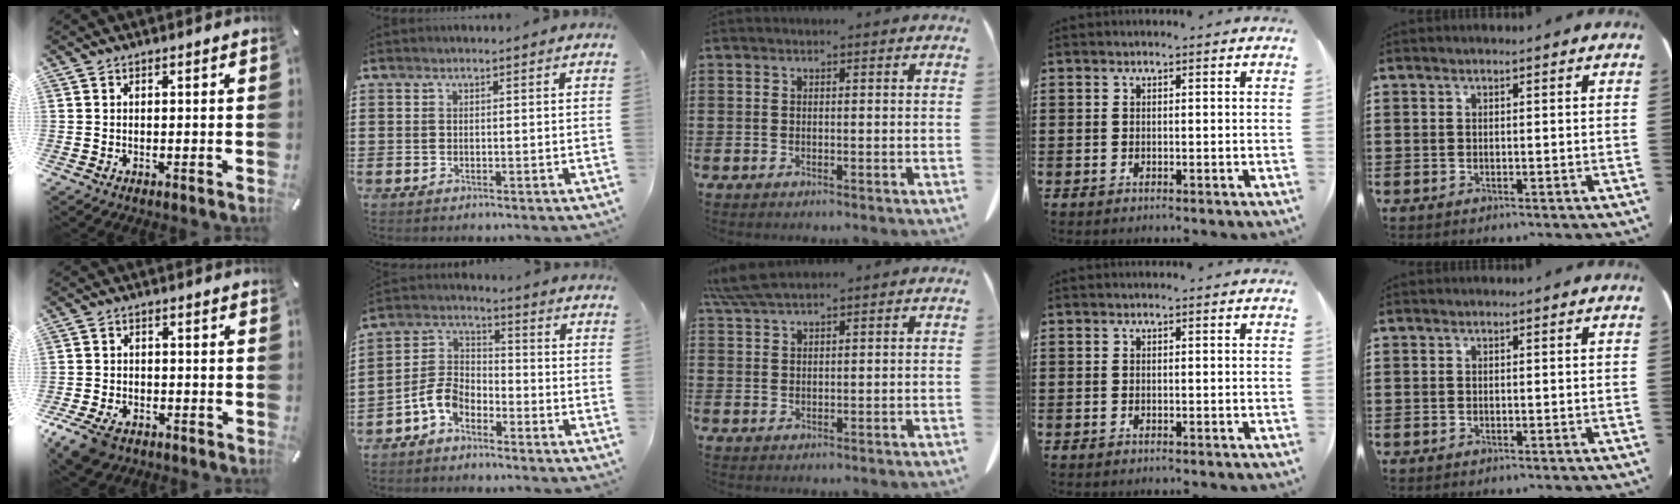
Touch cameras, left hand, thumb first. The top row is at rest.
{"thumb": {"total": 6.6, "force": [-4.1, 4.0, 3.3], "torque": [-0.081, 0.012, -0.078]}, "index": {"total": 6.8, "force": [-4.7, 3.6, 3.4], "torque": [-0.096, 0.002, -0.100]}, "middle": {"total": 4.5, "force": [3.8, 0.5, 2.4], "torque": [-0.058, -0.005, 0.073]}}